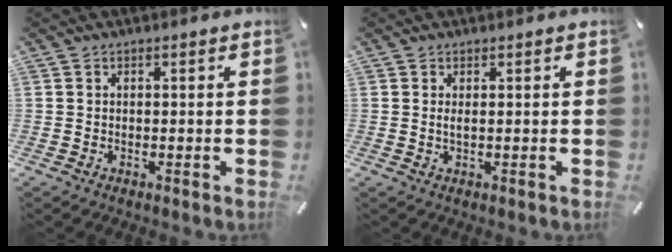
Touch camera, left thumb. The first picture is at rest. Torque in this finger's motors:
{"motor_torque": [0.43, 0.45, 0.20, -0.10, 0.00]}